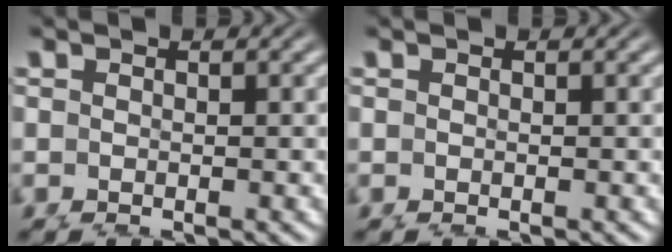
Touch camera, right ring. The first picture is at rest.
{"total": 0.0}